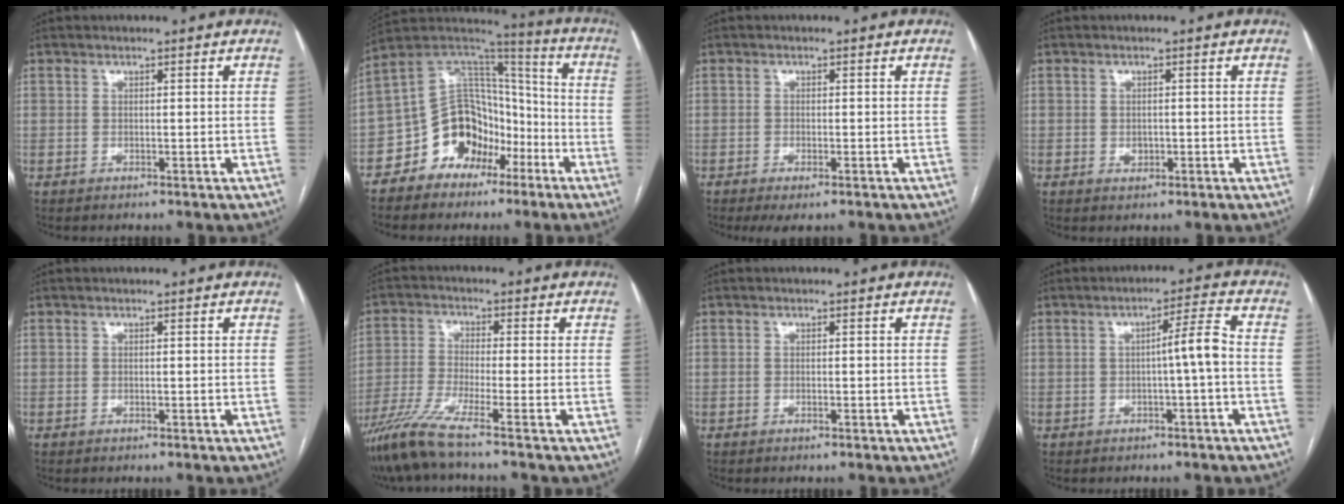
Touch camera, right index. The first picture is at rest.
{"total": 13.8, "force": [-7.1, 9.7, 6.9], "torque": [-0.133, 0.053, -0.124]}
{"total": 2.9, "force": [-1.9, 0.8, 2.1], "torque": [-0.032, -0.004, -0.026]}
{"total": 1.5, "force": [-0.3, 1.1, 0.9], "torque": [-0.015, 0.000, 0.000]}
{"total": 0.0}
{"total": 7.4, "force": [-5.8, -1.5, 4.4], "torque": [-0.094, -0.027, -0.117]}
{"total": 0.0}
{"total": 4.5, "force": [-0.6, -0.5, 4.4], "torque": [-0.065, 0.010, -0.010]}